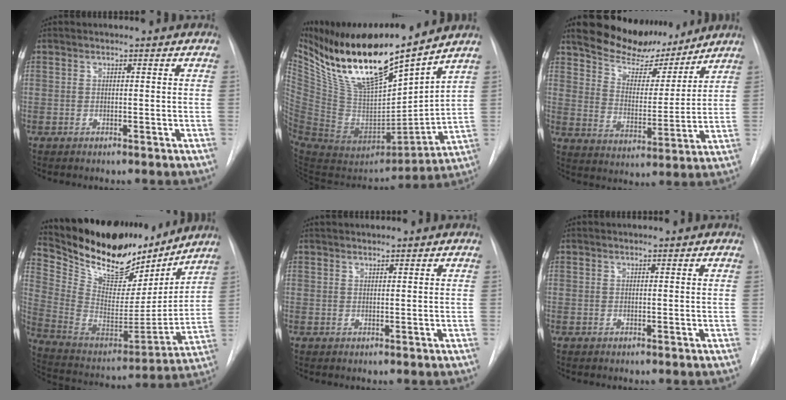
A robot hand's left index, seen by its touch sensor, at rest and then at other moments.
{"total": 23.6, "force": [17.9, 3.9, 14.9], "torque": [-0.275, -0.017, 0.333]}
{"total": 11.9, "force": [10.8, 3.7, 3.5], "torque": [-0.056, -0.002, 0.180]}
{"total": 23.1, "force": [19.8, 7.3, 9.4], "torque": [-0.182, -0.027, 0.324]}
{"total": 2.2, "force": [2.1, 0.3, 0.7], "torque": [-0.005, 0.019, 0.035]}
{"total": 0.5, "force": [0.5, 0.0, 0.2], "torque": [-0.003, 0.008, 0.009]}